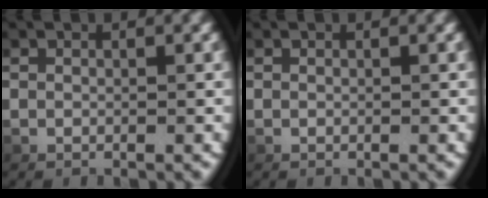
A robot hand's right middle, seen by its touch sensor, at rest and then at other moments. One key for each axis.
{"total": 0.0}